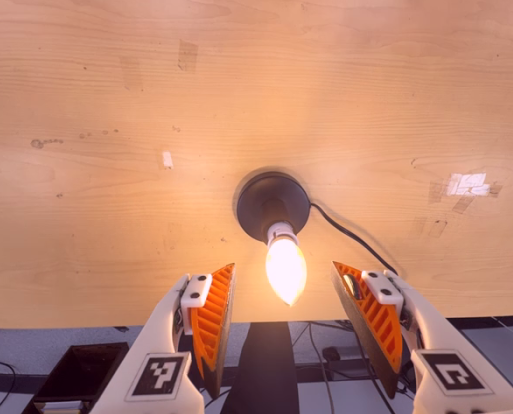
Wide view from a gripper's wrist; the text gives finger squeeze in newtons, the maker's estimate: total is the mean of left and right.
{"total": 0.0}